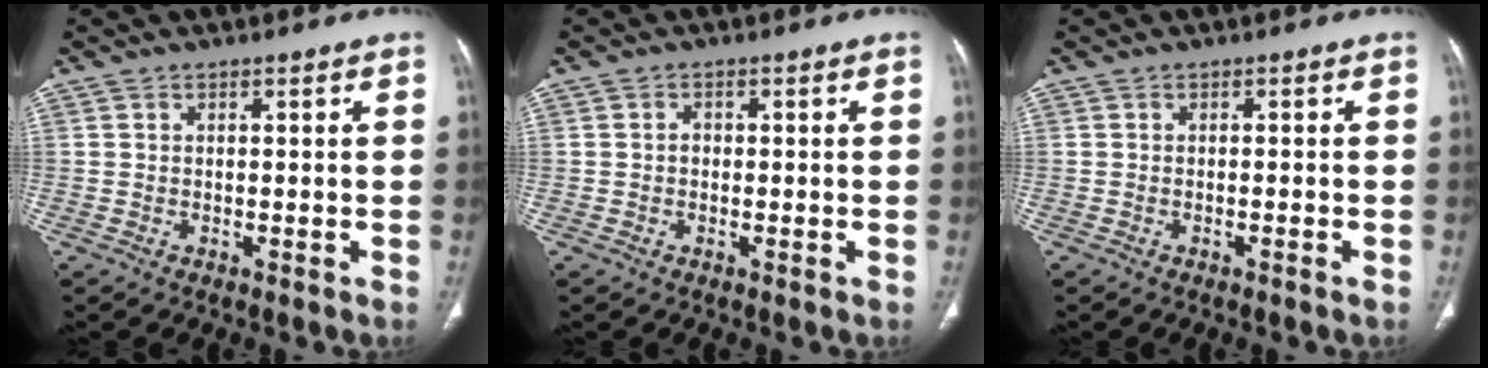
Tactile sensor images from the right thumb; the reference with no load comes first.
{"total": 1.3, "force": [-0.2, 1.1, 0.7], "torque": [0.001, 0.005, -0.008]}
{"total": 0.7, "force": [-0.4, 0.0, 0.5], "torque": [-0.014, 0.004, -0.004]}